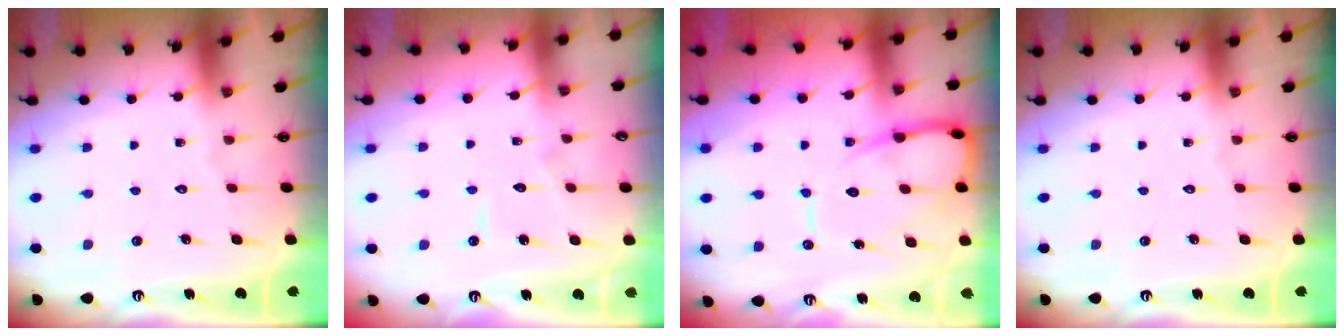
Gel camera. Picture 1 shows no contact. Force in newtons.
{"total": 3.8, "press": 3.8, "slide": 0.3}
{"total": 10.5, "press": 10.4, "slide": 1.2}
{"total": 0.0}